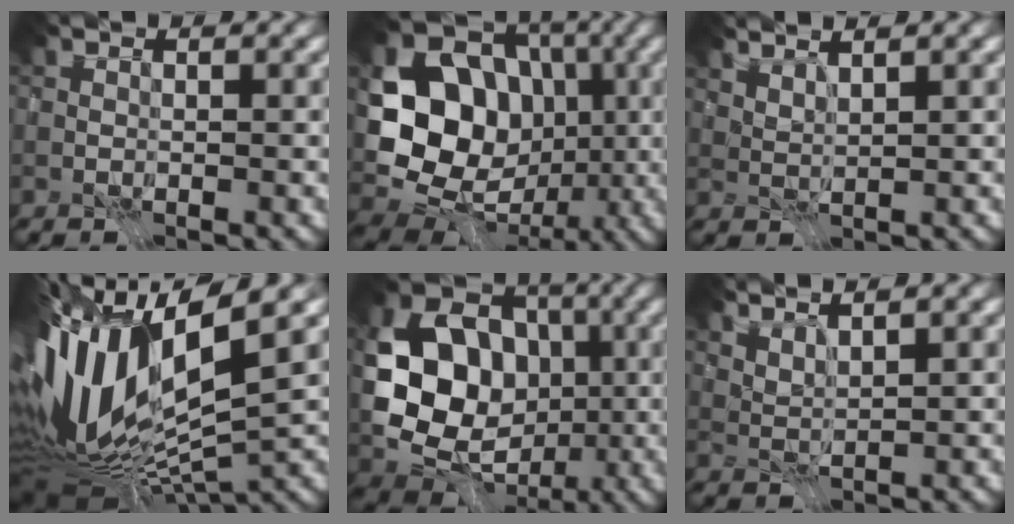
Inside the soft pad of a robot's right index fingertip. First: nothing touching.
{"total": 14.2, "force": [-0.6, 11.7, 8.1], "torque": [-0.133, -0.002, -0.027]}
{"total": 2.4, "force": [2.1, 0.4, 1.1], "torque": [-0.024, -0.003, 0.036]}
{"total": 14.3, "force": [0.3, 5.0, 13.4], "torque": [-0.294, -0.010, 0.015]}
{"total": 12.5, "force": [-0.6, 9.7, 7.8], "torque": [-0.134, 0.001, -0.023]}
{"total": 2.7, "force": [2.4, 0.4, 1.2], "torque": [-0.028, -0.005, 0.041]}